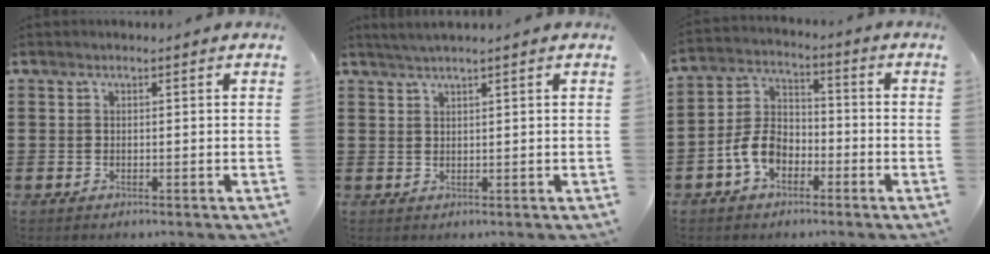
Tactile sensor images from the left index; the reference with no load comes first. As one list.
[{"total": 1.5, "force": [1.2, -0.5, 0.9], "torque": [-0.016, -0.001, 0.022]}, {"total": 7.1, "force": [-3.5, 4.6, 4.1], "torque": [-0.108, 0.010, -0.074]}]